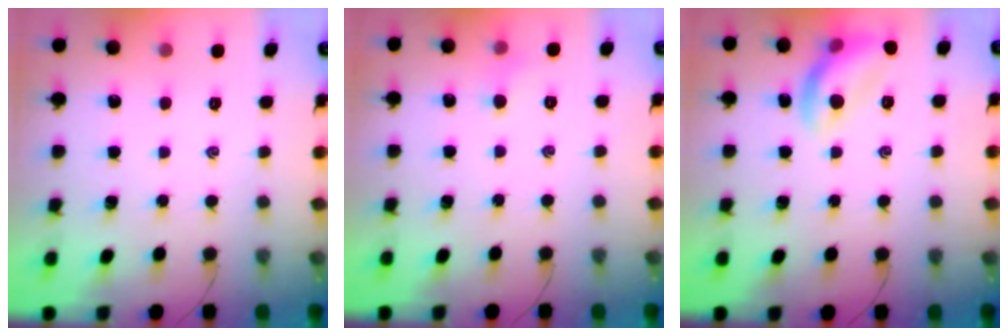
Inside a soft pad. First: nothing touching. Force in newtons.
{"total": 4.1, "press": 3.9, "slide": 1.3}
{"total": 10.5, "press": 10.4, "slide": 0.5}